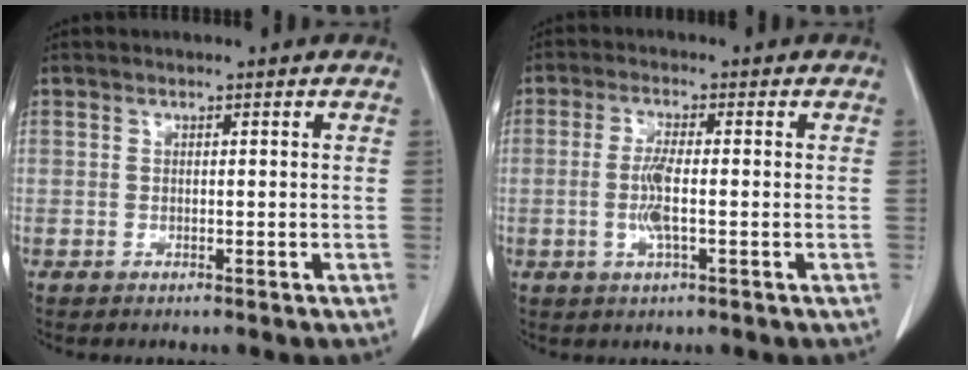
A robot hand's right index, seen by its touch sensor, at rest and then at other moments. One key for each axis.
{"total": 4.5, "fx": -0.7, "fy": 0.6, "fz": 4.4, "tx": -0.096, "ty": -0.006, "tz": -0.015}